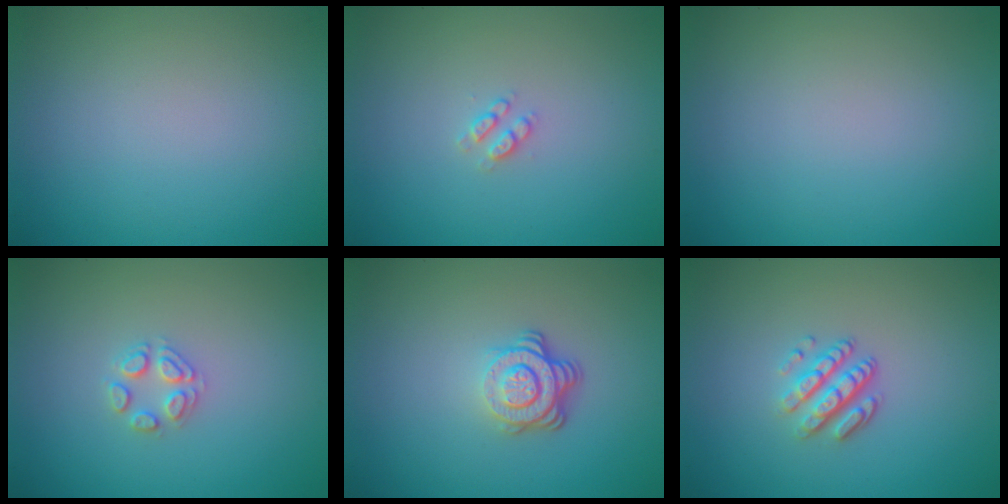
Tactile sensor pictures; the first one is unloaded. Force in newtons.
{"total": 1.2, "press": 1.1, "slide": 0.3}
{"total": 0.0}
{"total": 2.0, "press": 2.0, "slide": 0.1}
{"total": 3.9, "press": 2.7, "slide": 2.8}
{"total": 3.3, "press": 2.4, "slide": 2.3}